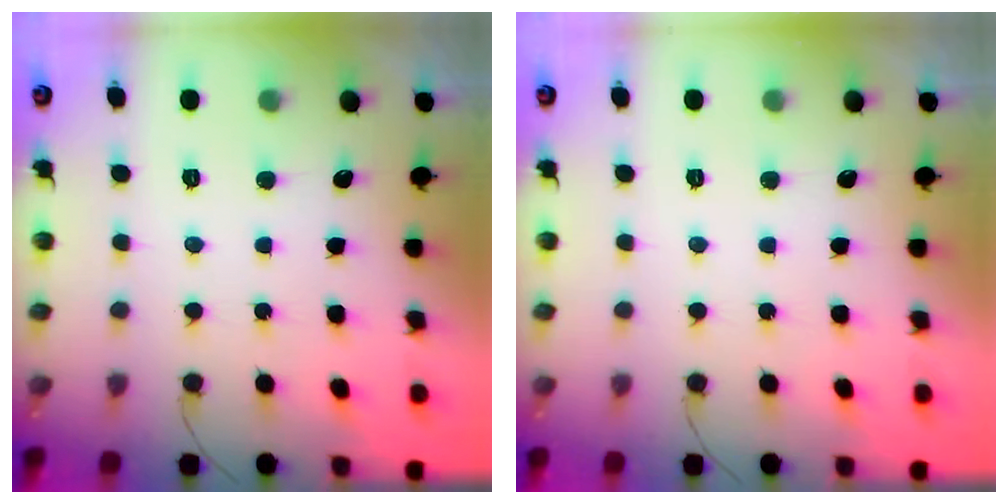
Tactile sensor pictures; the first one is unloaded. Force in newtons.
{"total": 0.0}